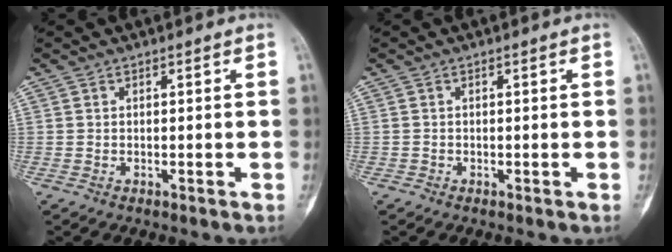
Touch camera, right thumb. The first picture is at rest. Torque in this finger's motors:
{"motor_torque": [0.14, 0.17, 0.03, 0.48, 0.00]}